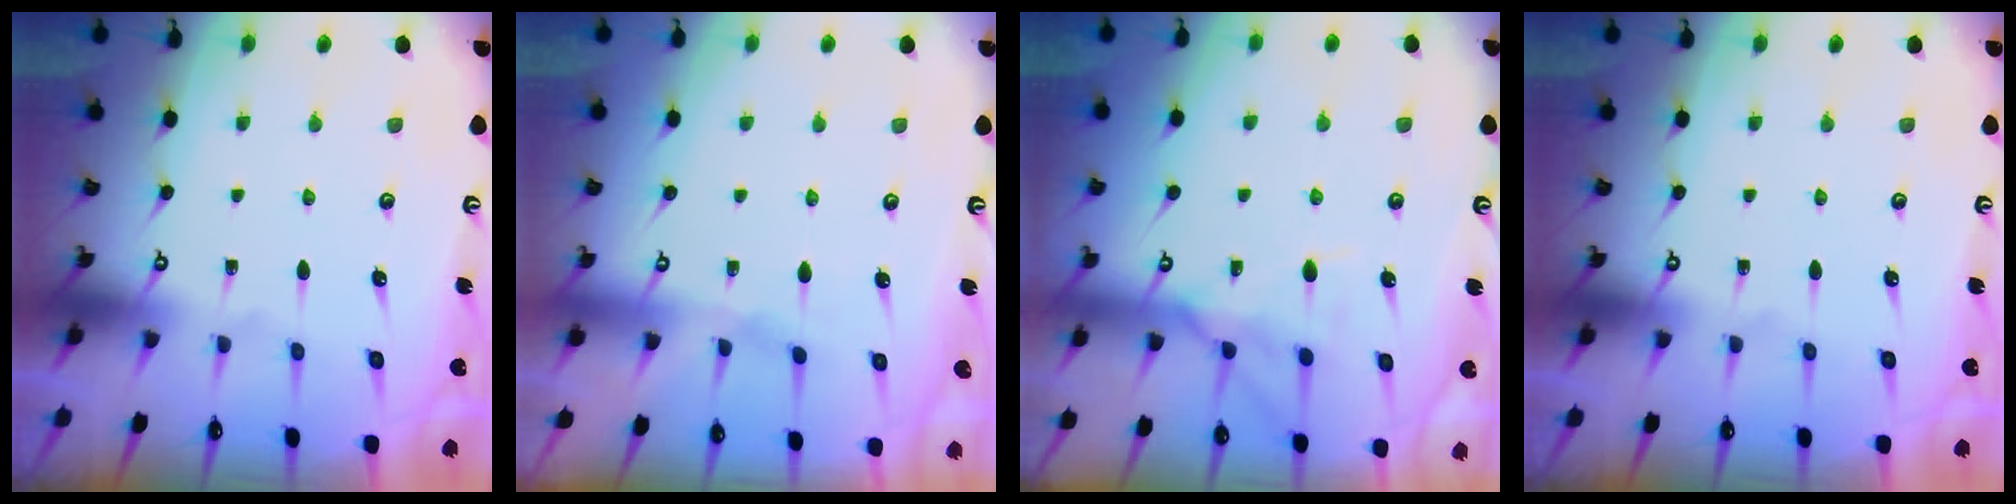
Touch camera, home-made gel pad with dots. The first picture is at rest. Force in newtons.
{"total": 4.3, "press": 4.3, "slide": 0.7}
{"total": 12.2, "press": 12.1, "slide": 1.2}
{"total": 0.0}